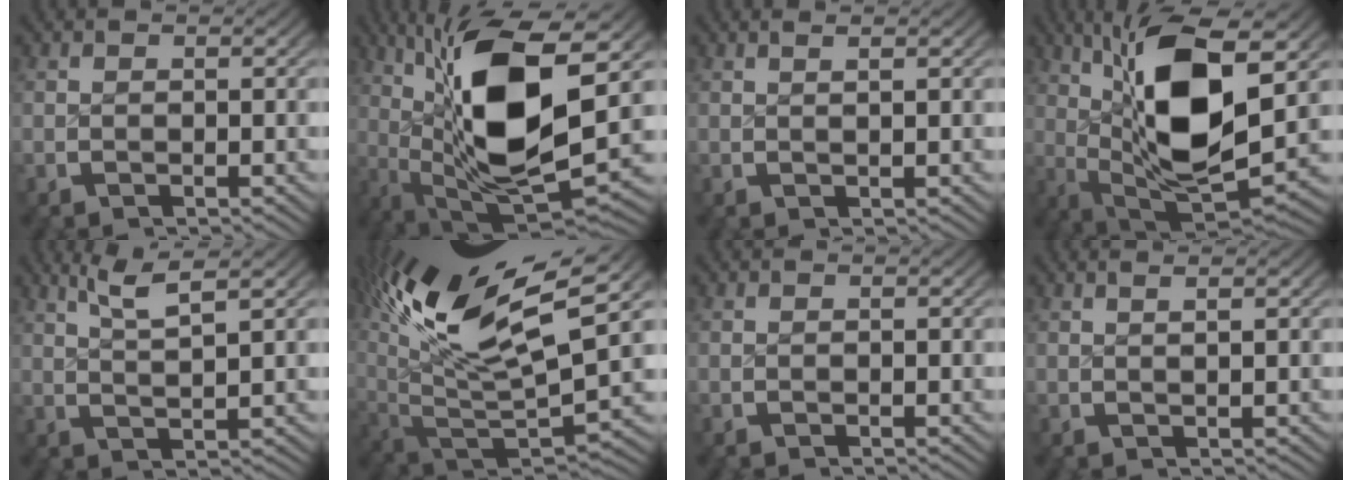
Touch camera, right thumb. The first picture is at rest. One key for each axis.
{"total": 18.7, "fx": 1.1, "fy": 9.7, "fz": 15.9, "tx": -0.304, "ty": -0.041, "tz": 0.040}
{"total": 1.2, "fx": 0.9, "fy": 0.0, "fz": 0.8, "tx": -0.010, "ty": 0.002, "tz": 0.017}
{"total": 16.6, "fx": 1.5, "fy": 8.4, "fz": 14.2, "tx": -0.266, "ty": -0.034, "tz": 0.041}
{"total": 4.4, "fx": 3.2, "fy": 0.7, "fz": 3.0, "tx": -0.049, "ty": 0.005, "tz": 0.059}
{"total": 17.4, "fx": 4.5, "fy": 9.6, "fz": 13.8, "tx": -0.276, "ty": -0.031, "tz": 0.090}
{"total": 0.0}
{"total": 1.6, "fx": 1.2, "fy": 0.0, "fz": 1.0, "tx": -0.010, "ty": 0.005, "tz": 0.022}